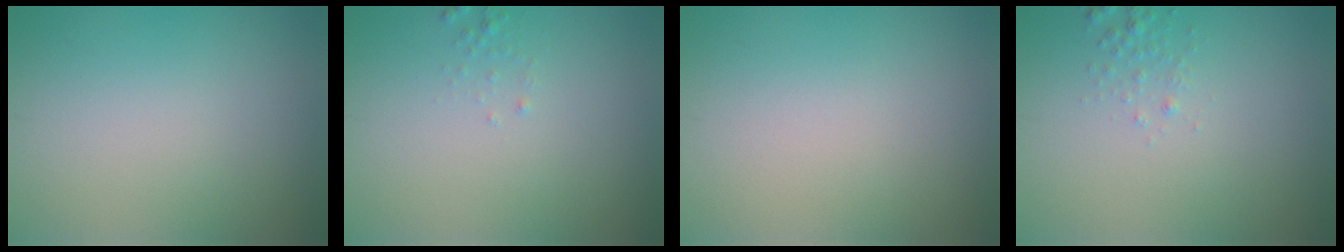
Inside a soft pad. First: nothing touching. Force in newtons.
{"total": 0.6, "press": 0.6, "slide": 0.1}
{"total": 0.0}
{"total": 0.9, "press": 0.9, "slide": 0.1}